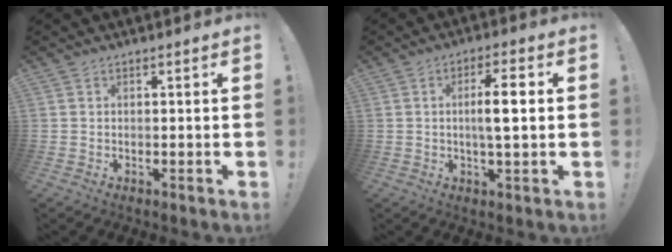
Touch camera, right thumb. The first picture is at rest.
{"total": 7.5, "force": [0.3, 1.4, 7.4], "torque": [-0.124, -0.001, -0.004]}